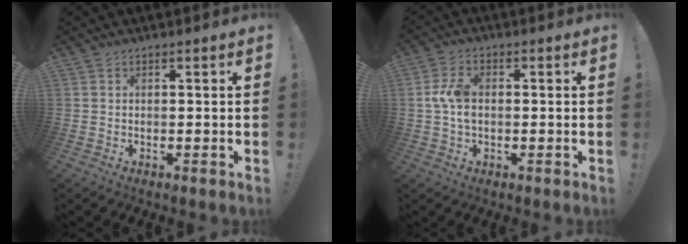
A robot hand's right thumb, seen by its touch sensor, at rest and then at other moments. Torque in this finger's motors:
{"motor_torque": [1.14, 0.85, 0.40, -0.43, 0.00]}